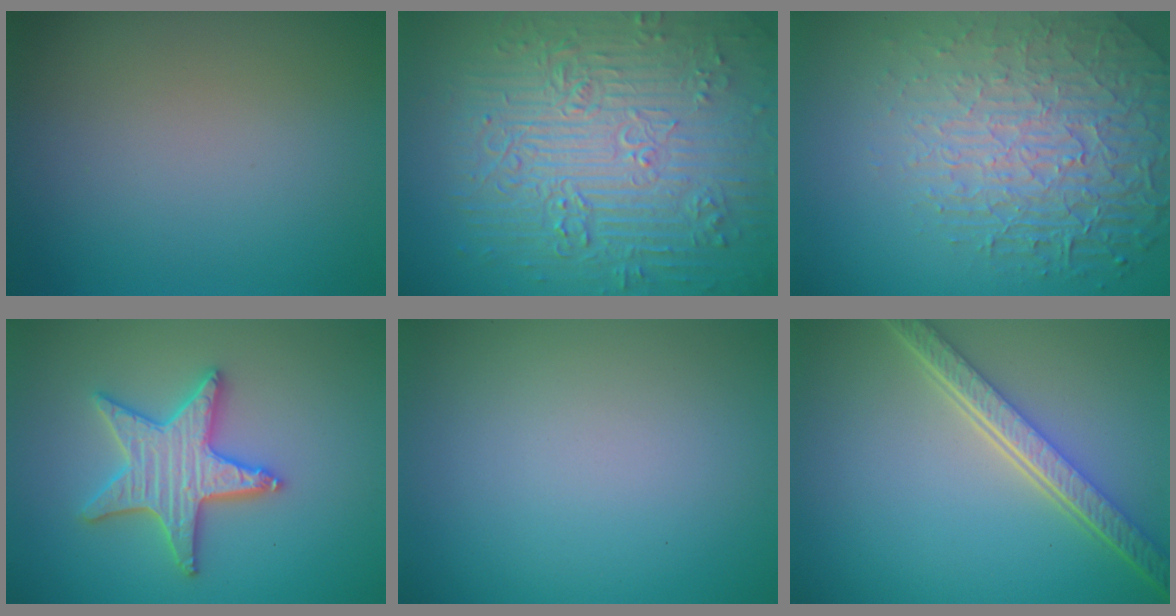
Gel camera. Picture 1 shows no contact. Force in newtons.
{"total": 11.7, "press": 7.8, "slide": 8.6}
{"total": 8.3, "press": 5.7, "slide": 6.1}
{"total": 4.5, "press": 4.4, "slide": 0.8}
{"total": 0.0}
{"total": 5.6, "press": 4.2, "slide": 3.8}